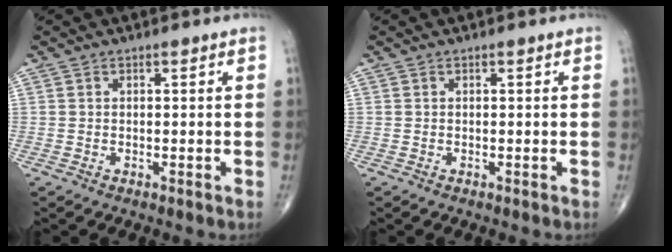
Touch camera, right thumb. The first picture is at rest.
{"total": 0.0}